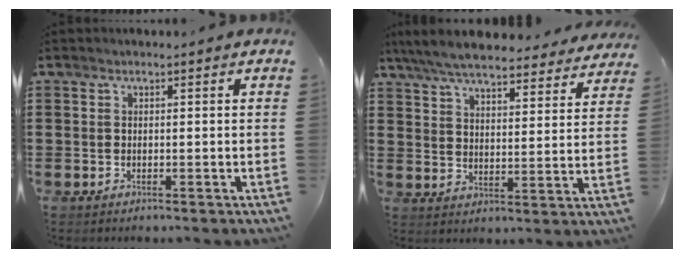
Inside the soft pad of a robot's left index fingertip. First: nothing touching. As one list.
[{"total": 7.1, "force": [6.6, 0.6, 2.4], "torque": [-0.074, -0.035, 0.117]}]